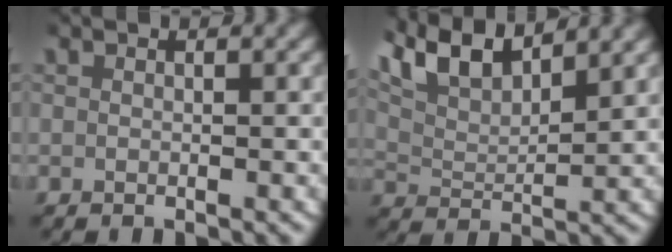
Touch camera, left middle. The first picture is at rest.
{"total": 8.6, "force": [5.0, 5.1, 4.8], "torque": [-0.122, 0.001, 0.081]}